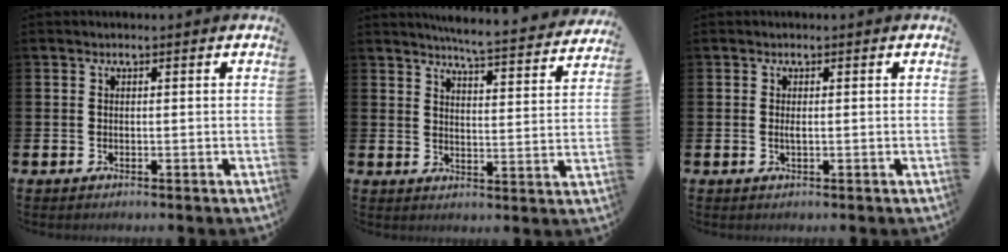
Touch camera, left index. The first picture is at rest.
{"total": 6.0, "force": [5.8, -0.3, 1.5], "torque": [-0.034, -0.047, 0.096]}
{"total": 0.7, "force": [0.0, 0.1, 0.7], "torque": [-0.018, 0.001, 0.002]}